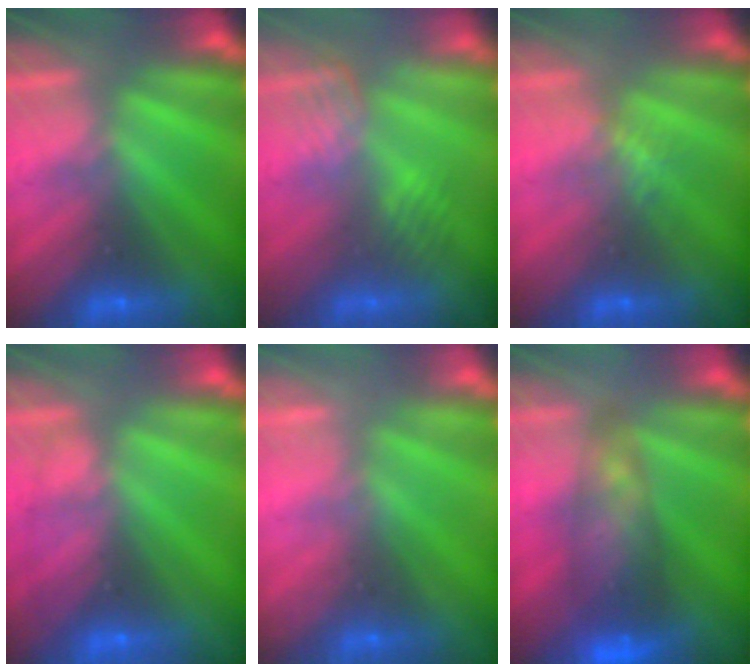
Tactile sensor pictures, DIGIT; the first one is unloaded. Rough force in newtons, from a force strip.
{"total": 2.8}
{"total": 2.1}
{"total": 1.8}
{"total": 2.3}
{"total": 6.9}